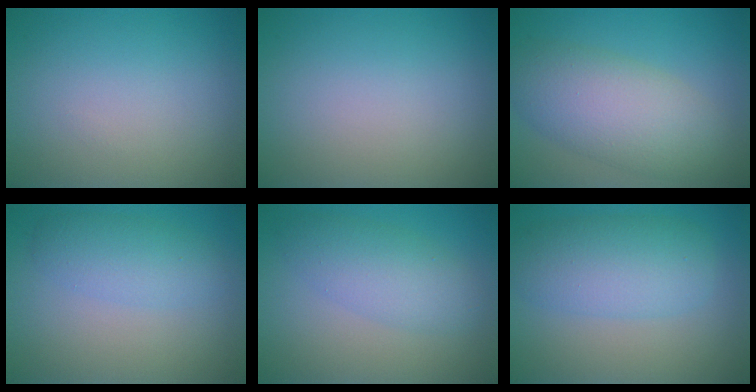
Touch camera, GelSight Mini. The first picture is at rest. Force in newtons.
{"total": 0.0}
{"total": 7.0, "press": 7.0, "slide": 0.3}
{"total": 3.0, "press": 3.0, "slide": 0.1}
{"total": 3.9, "press": 3.9, "slide": 0.1}
{"total": 5.5, "press": 5.5, "slide": 0.1}